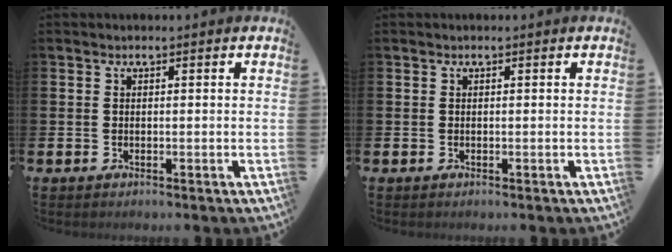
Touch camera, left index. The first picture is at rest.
{"total": 0.0}